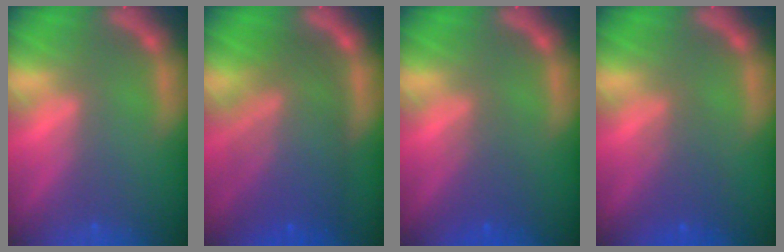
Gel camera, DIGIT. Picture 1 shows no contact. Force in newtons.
{"total": 9.5}
{"total": 2.5}
{"total": 3.0}